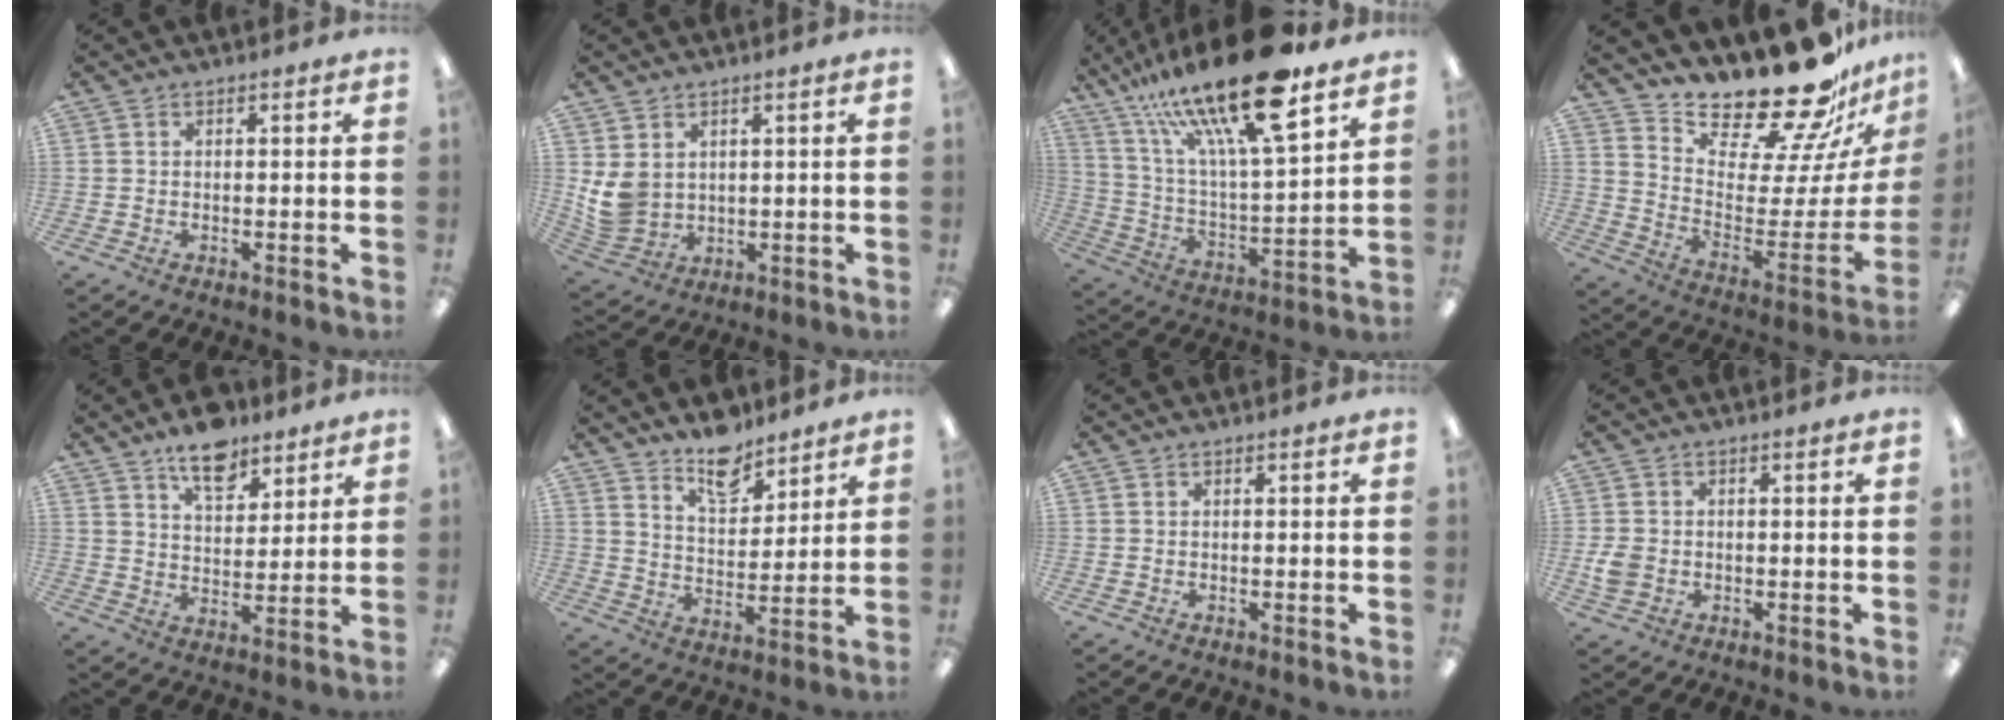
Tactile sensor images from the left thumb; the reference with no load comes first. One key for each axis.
{"total": 7.2, "fx": 2.3, "fy": 5.9, "fz": 3.4, "tx": -0.084, "ty": -0.009, "tz": 0.048}
{"total": 25.1, "fx": 17.5, "fy": 6.3, "fz": 16.9, "tx": -0.297, "ty": -0.105, "tz": 0.287}
{"total": 23.6, "fx": 20.2, "fy": 6.5, "fz": 10.4, "tx": -0.145, "ty": -0.169, "tz": 0.341}
{"total": 10.6, "fx": 7.9, "fy": 5.2, "fz": 4.8, "tx": -0.060, "ty": -0.045, "tz": 0.138}
{"total": 10.4, "fx": 8.8, "fy": 4.4, "fz": 3.3, "tx": -0.045, "ty": -0.059, "tz": 0.162}
{"total": 0.0}
{"total": 4.0, "fx": -0.5, "fy": 3.3, "fz": 2.2, "tx": -0.035, "ty": 0.003, "tz": -0.010}